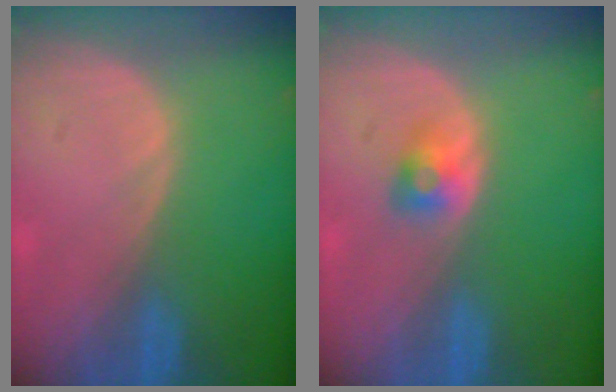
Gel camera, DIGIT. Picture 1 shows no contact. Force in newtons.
{"total": 2.7, "press": 2.4, "slide": 1.1}